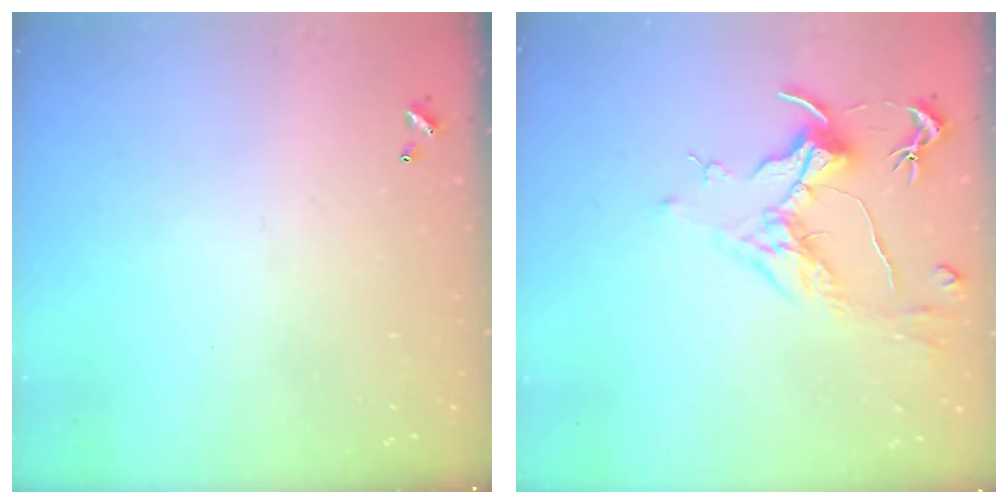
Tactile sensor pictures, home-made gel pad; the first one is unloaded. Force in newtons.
{"total": 1.8, "press": 1.6, "slide": 0.9}